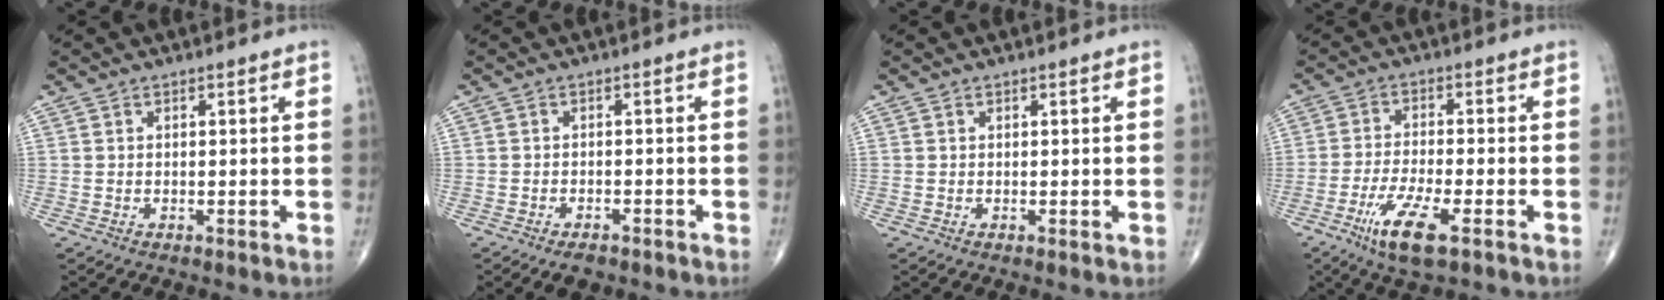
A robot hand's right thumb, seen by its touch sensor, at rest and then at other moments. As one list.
[{"total": 3.3, "force": [-2.5, 1.5, 1.5], "torque": [-0.019, 0.008, -0.035]}, {"total": 0.0}, {"total": 8.8, "force": [-4.5, 1.9, 7.3], "torque": [-0.152, 0.004, -0.080]}]